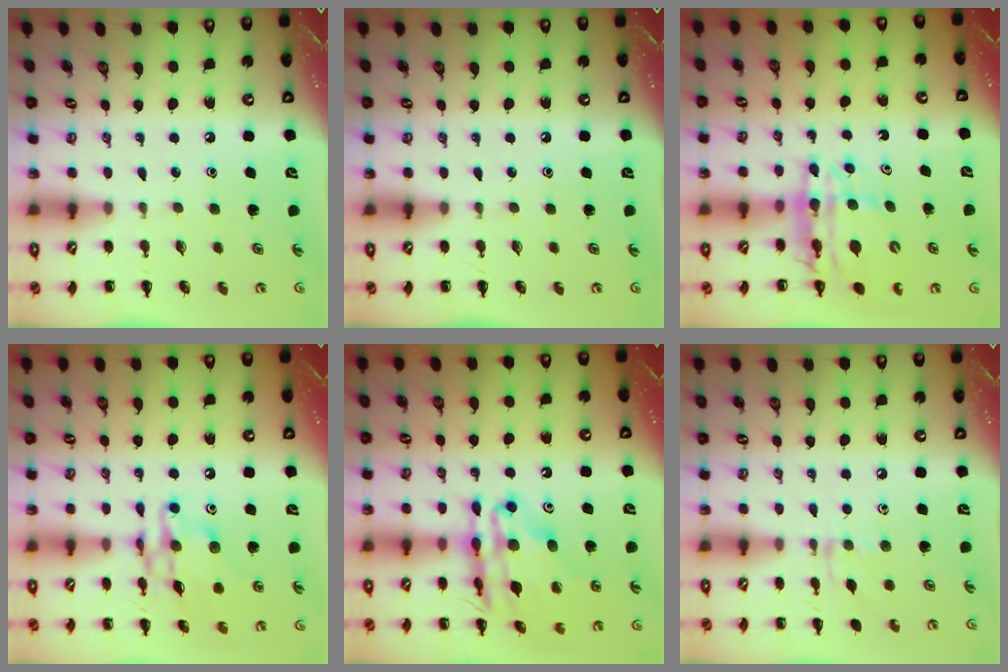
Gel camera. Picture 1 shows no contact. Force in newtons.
{"total": 0.0}
{"total": 13.0, "press": 12.4, "slide": 3.9}
{"total": 13.7, "press": 13.7, "slide": 1.1}
{"total": 19.4, "press": 19.1, "slide": 2.8}
{"total": 6.3, "press": 6.0, "slide": 1.8}